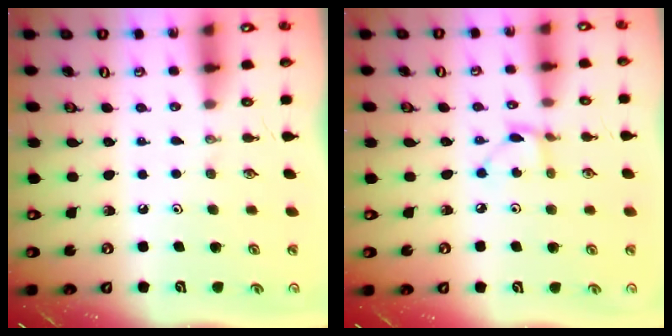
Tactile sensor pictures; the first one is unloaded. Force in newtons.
{"total": 2.4, "press": 2.4, "slide": 0.1}